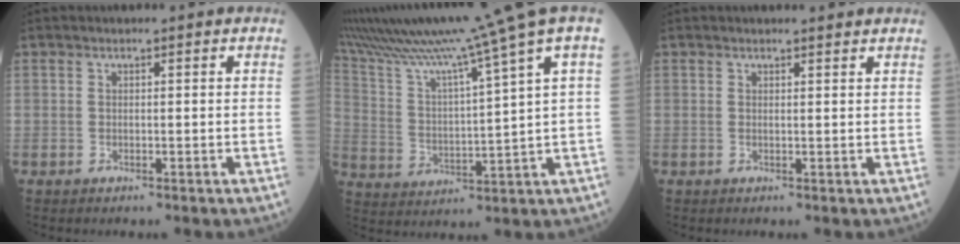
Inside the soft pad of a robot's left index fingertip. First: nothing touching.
{"total": 18.5, "force": [14.7, -3.0, 10.8], "torque": [-0.192, -0.022, 0.240]}
{"total": 1.7, "force": [1.7, 0.1, 0.2], "torque": [-0.012, -0.002, 0.019]}